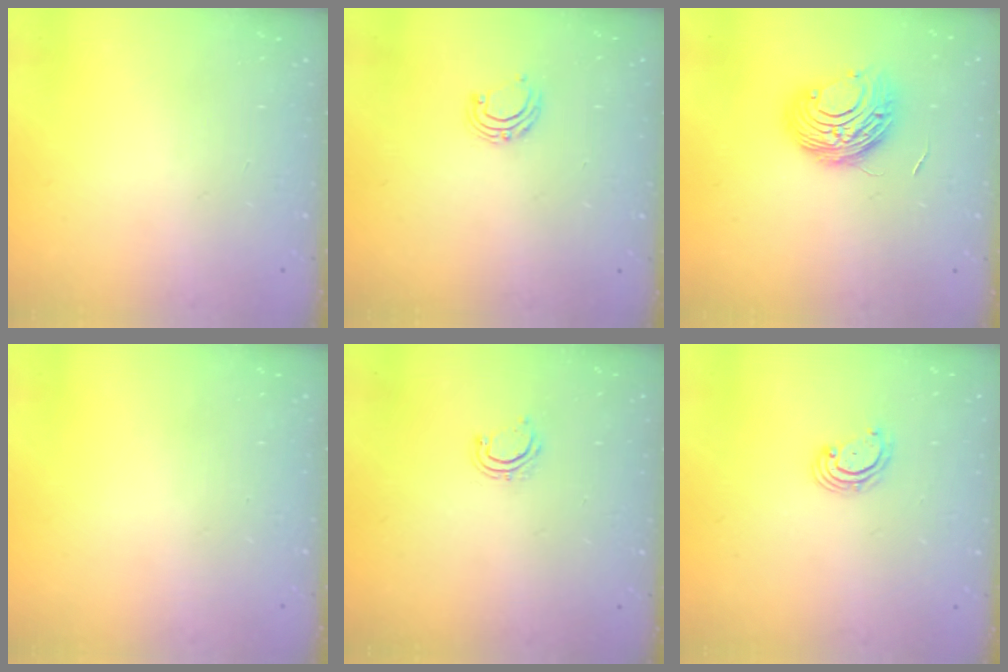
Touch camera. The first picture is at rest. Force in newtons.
{"total": 6.6, "press": 6.5, "slide": 0.7}
{"total": 10.4, "press": 10.3, "slide": 1.0}
{"total": 0.0}
{"total": 5.0, "press": 4.8, "slide": 1.2}
{"total": 3.3, "press": 3.3, "slide": 0.5}